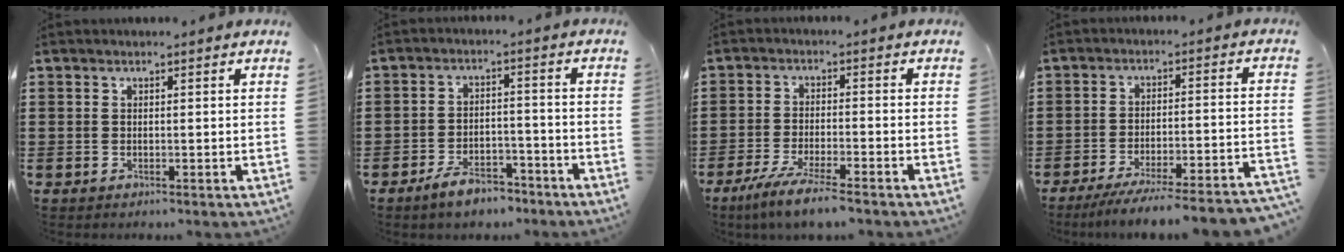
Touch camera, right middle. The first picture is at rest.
{"total": 5.1, "force": [-4.5, 1.6, 1.9], "torque": [-0.043, 0.009, -0.090]}
{"total": 5.2, "force": [-4.4, -0.2, 2.8], "torque": [-0.058, -0.015, -0.082]}
{"total": 6.3, "force": [-5.7, -0.5, 2.6], "torque": [-0.043, -0.011, -0.109]}